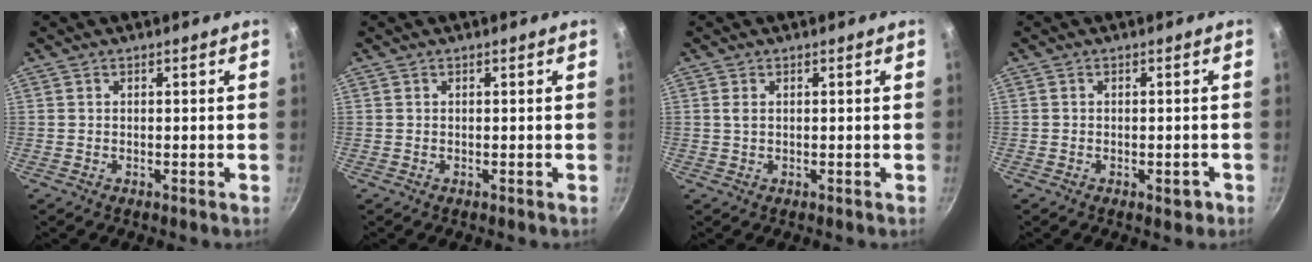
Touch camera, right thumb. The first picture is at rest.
{"total": 0.0}
{"total": 0.9, "force": [0.3, 0.4, 0.7], "torque": [-0.016, 0.000, 0.006]}
{"total": 2.2, "force": [-1.0, 1.3, 1.5], "torque": [-0.008, 0.010, -0.011]}